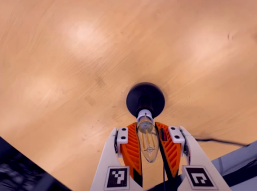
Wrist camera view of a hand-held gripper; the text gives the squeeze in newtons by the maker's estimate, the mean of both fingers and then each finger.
{"total": 18.7, "left": 16.7, "right": 20.6}